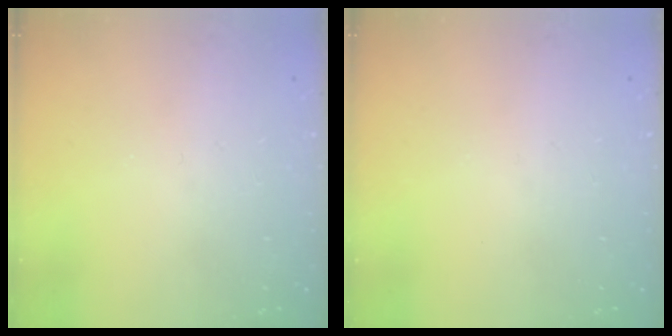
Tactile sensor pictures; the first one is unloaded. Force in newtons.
{"total": 0.0}